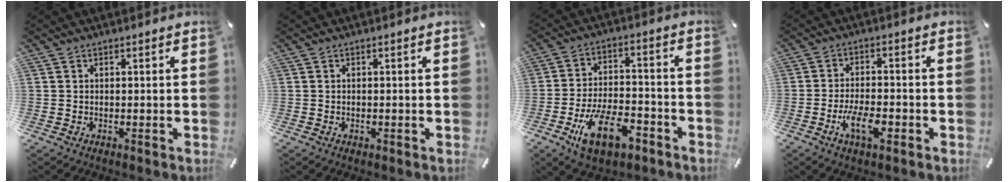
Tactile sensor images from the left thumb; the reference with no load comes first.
{"total": 0.5, "force": [-0.1, 0.4, 0.3], "torque": [-0.005, -0.001, -0.003]}
{"total": 14.5, "force": [-7.0, 7.3, 10.4], "torque": [-0.188, 0.033, -0.118]}
{"total": 8.3, "force": [-3.6, 3.7, 6.5], "torque": [-0.123, 0.008, -0.060]}